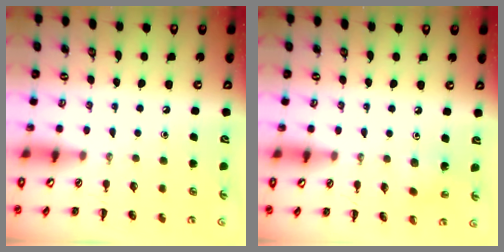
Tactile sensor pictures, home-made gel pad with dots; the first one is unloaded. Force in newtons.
{"total": 2.1, "press": 2.0, "slide": 0.8}